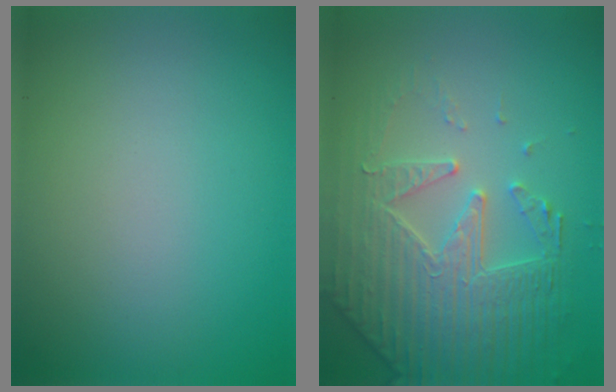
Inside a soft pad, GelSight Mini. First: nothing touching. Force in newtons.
{"total": 5.1, "press": 4.8, "slide": 1.8}